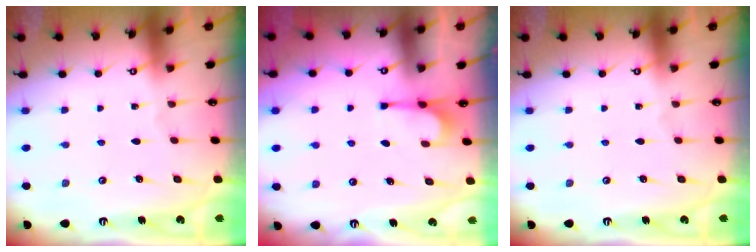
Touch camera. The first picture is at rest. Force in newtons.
{"total": 3.0, "press": 2.9, "slide": 0.9}
{"total": 0.0}